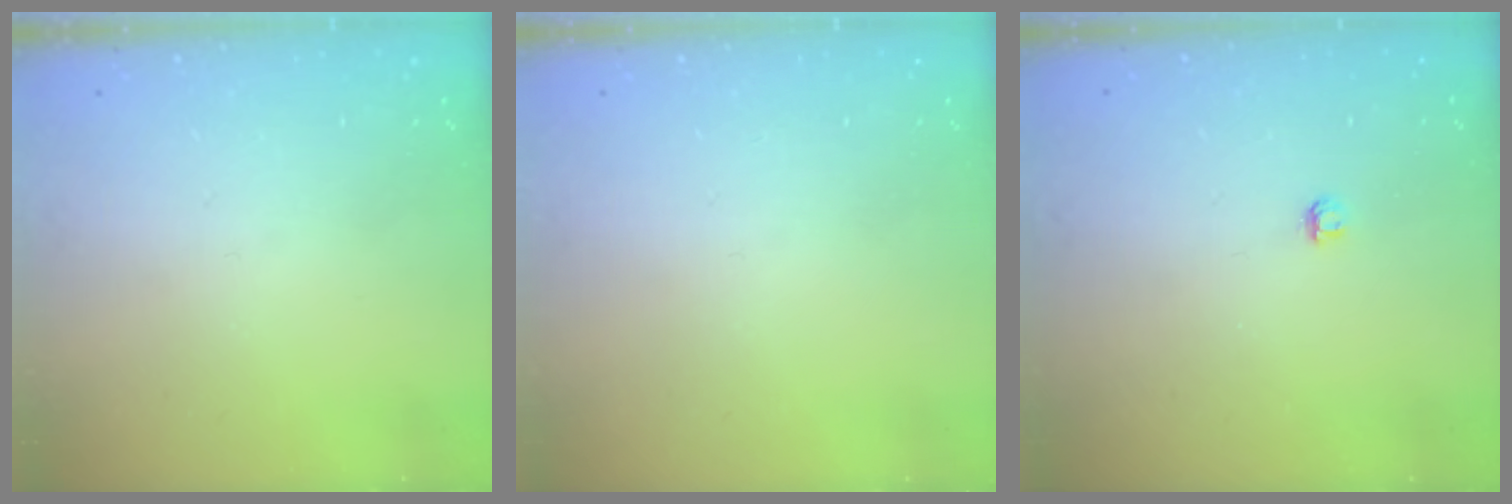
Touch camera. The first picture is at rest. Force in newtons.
{"total": 0.0}
{"total": 2.8, "press": 2.8, "slide": 0.3}